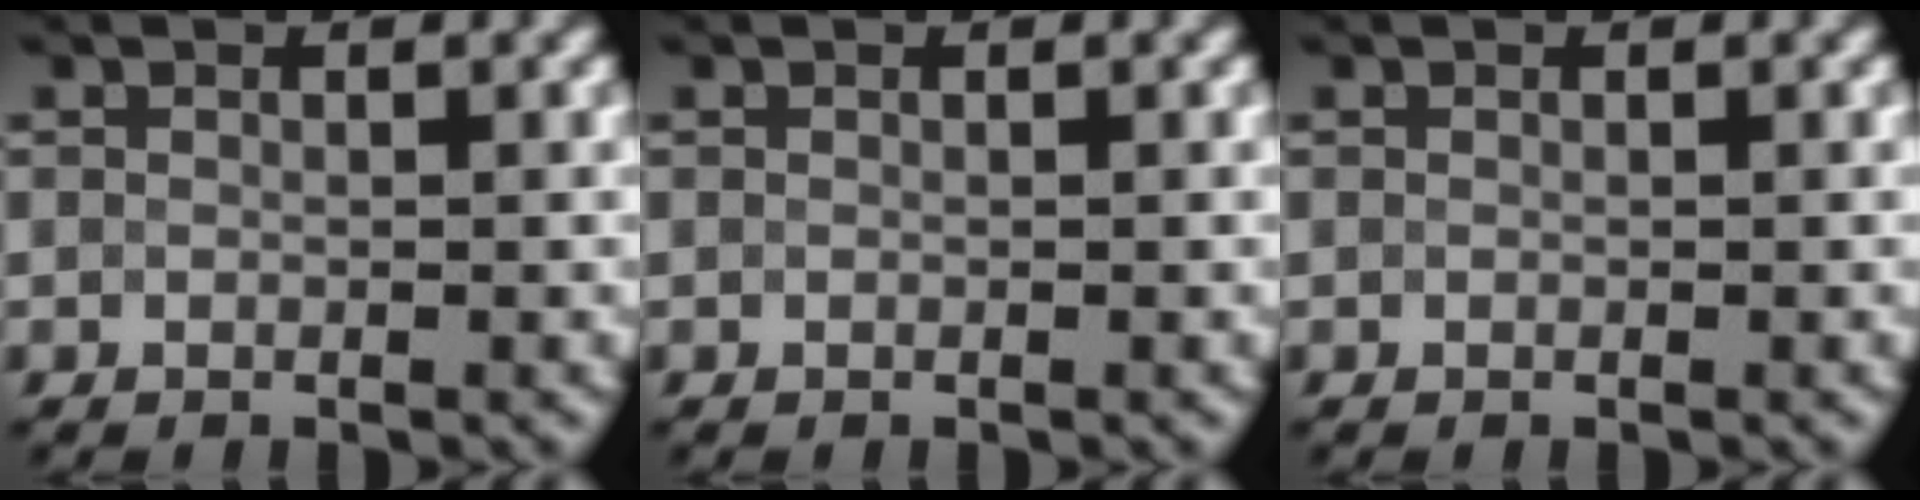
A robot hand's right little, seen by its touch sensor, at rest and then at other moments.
{"total": 0.0}
{"total": 0.0}